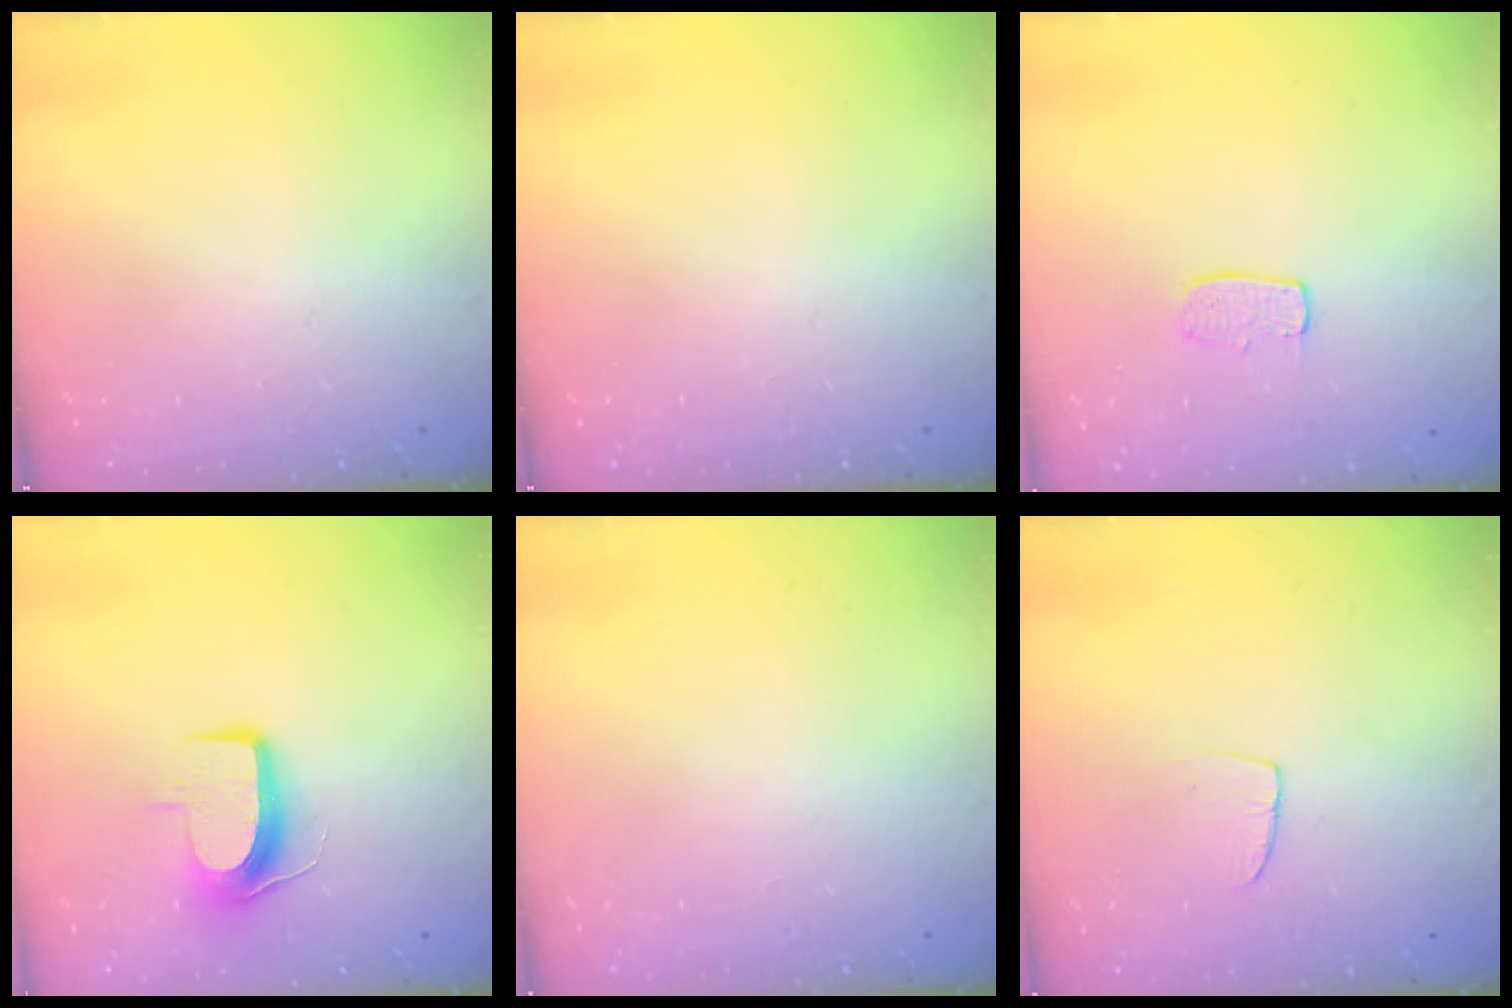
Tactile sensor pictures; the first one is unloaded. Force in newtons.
{"total": 0.0}
{"total": 5.6, "press": 5.6, "slide": 0.4}
{"total": 8.9, "press": 8.9, "slide": 0.3}
{"total": 0.5, "press": 0.5, "slide": 0.1}
{"total": 3.1, "press": 3.1, "slide": 0.2}